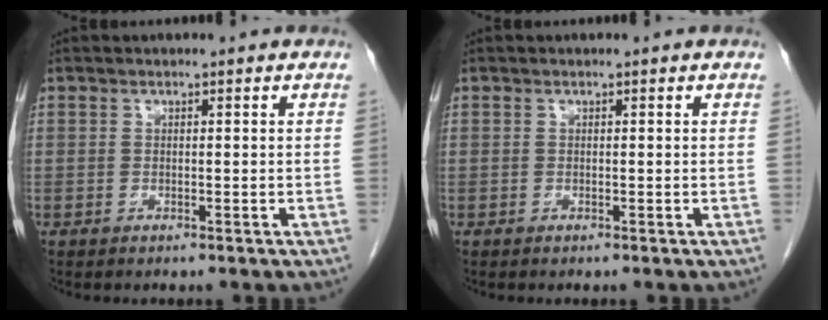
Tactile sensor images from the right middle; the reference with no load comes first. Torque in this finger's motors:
{"motor_torque": [-0.03, 0.06, 0.10, 0.00]}